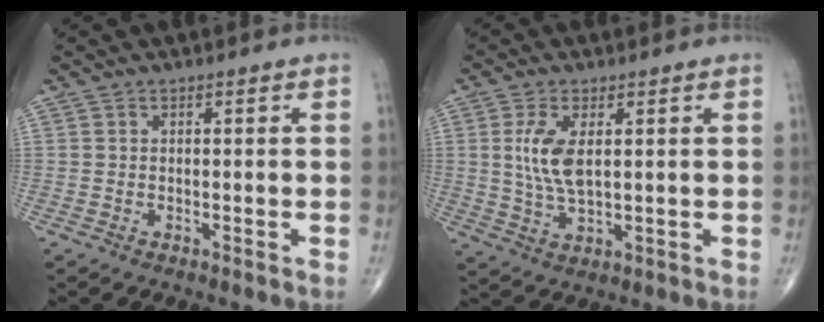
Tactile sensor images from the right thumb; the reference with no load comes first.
{"total": 9.1, "force": [1.6, 4.2, 8.0], "torque": [-0.167, -0.010, 0.036]}